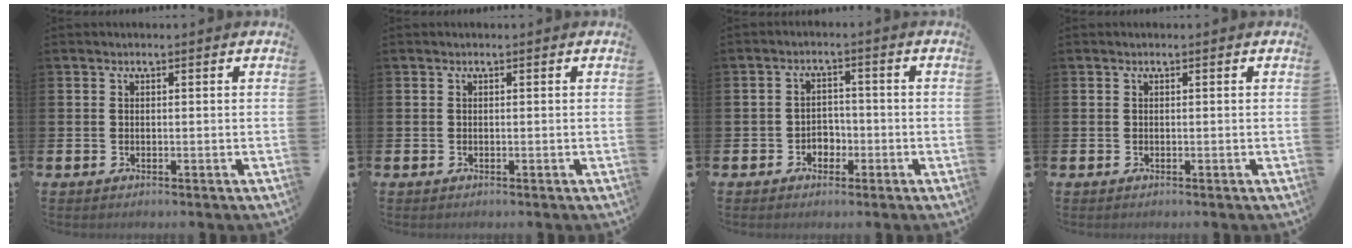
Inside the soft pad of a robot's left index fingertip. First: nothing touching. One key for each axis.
{"total": 0.0}
{"total": 2.6, "fx": -1.4, "fy": 2.0, "fz": 0.8, "tx": -0.019, "ty": 0.007, "tz": -0.034}
{"total": 0.0}